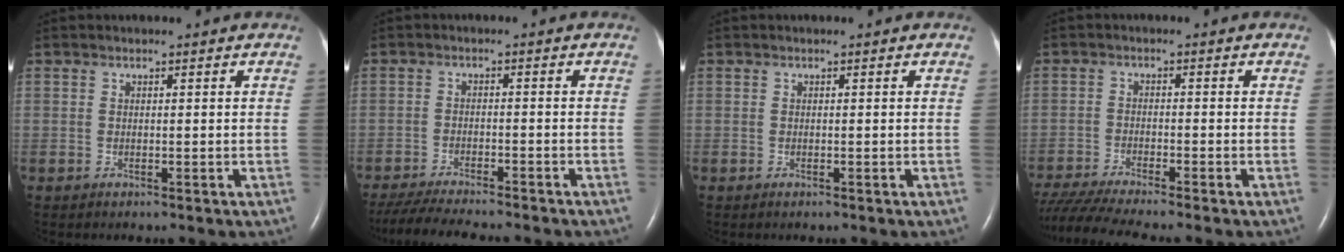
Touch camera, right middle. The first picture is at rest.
{"total": 13.3, "force": [-11.7, 1.5, 6.1], "torque": [-0.099, -0.024, -0.172]}
{"total": 0.0}
{"total": 10.3, "force": [-9.1, -0.9, 4.7], "torque": [-0.076, -0.025, -0.154]}